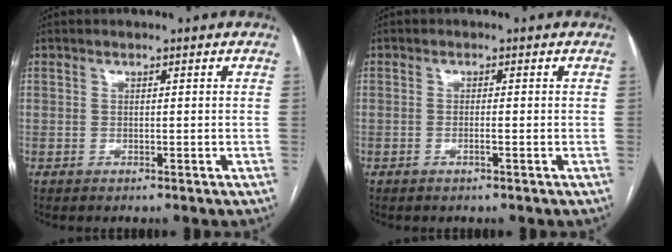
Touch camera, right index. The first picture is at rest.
{"total": 0.9, "force": [-0.4, 0.0, 0.8], "torque": [-0.018, 0.000, -0.007]}